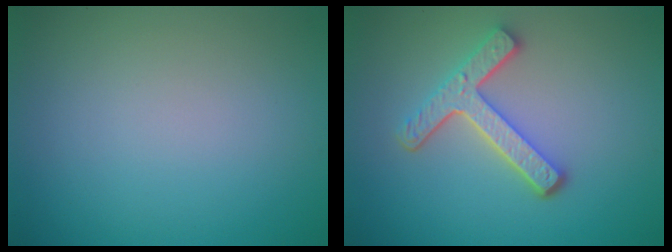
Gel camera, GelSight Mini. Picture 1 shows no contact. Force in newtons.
{"total": 4.3, "press": 3.3, "slide": 2.7}